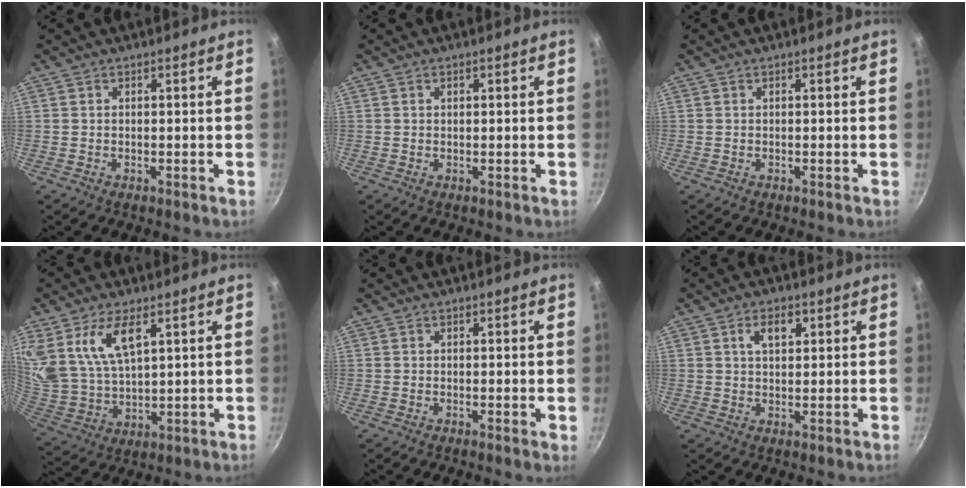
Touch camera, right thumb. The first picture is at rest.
{"total": 0.5, "force": [0.3, 0.3, 0.4], "torque": [-0.005, -0.001, 0.004]}
{"total": 0.0}
{"total": 14.5, "force": [6.8, 7.0, 10.7], "torque": [-0.219, -0.021, 0.148]}
{"total": 1.1, "force": [0.0, 0.2, 1.1], "torque": [-0.018, -0.005, -0.002]}
{"total": 4.2, "force": [1.7, 2.4, 3.1], "torque": [-0.045, 0.000, 0.029]}